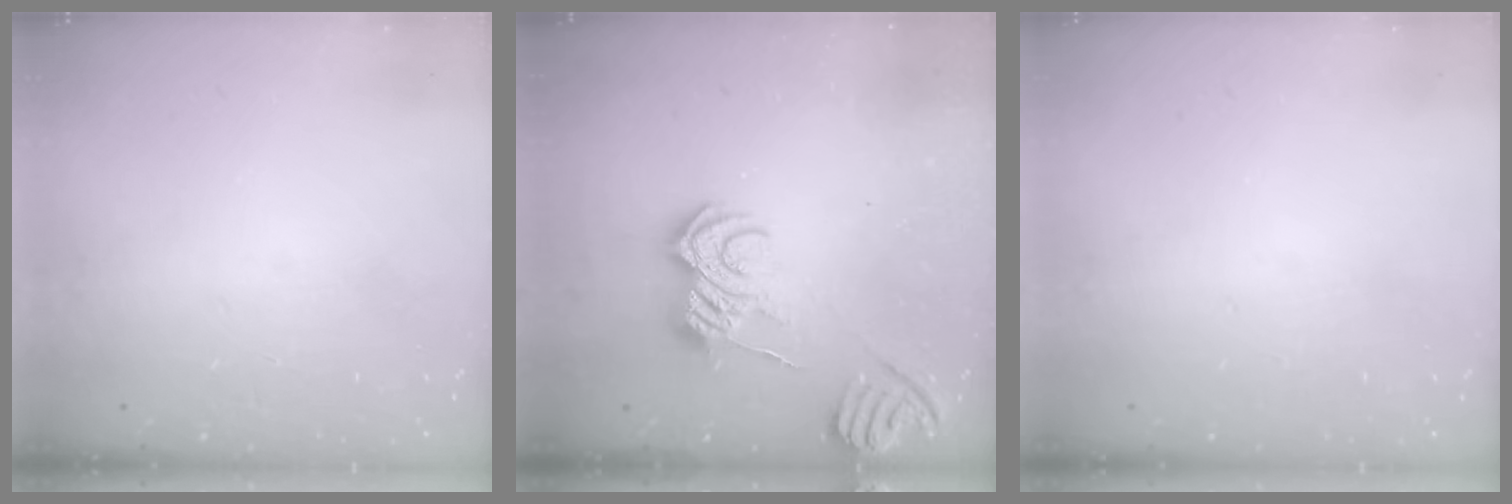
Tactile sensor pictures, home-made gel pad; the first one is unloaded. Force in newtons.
{"total": 8.2, "press": 8.2, "slide": 0.9}
{"total": 0.0}